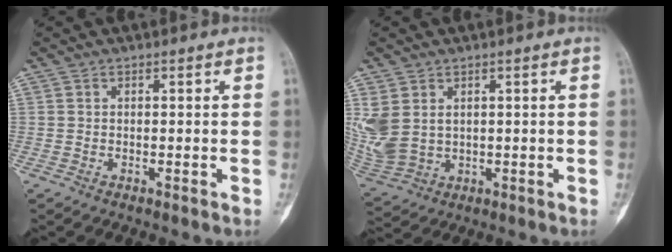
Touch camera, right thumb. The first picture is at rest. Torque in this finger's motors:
{"motor_torque": [0.14, 0.30, 1.07, 0.08, 0.10]}